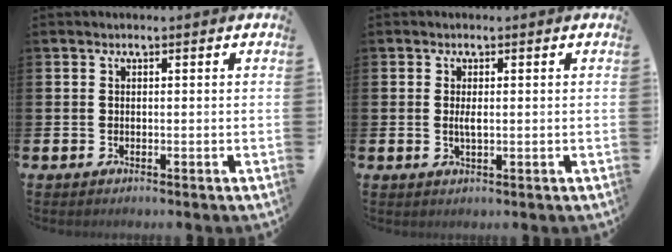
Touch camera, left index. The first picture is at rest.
{"total": 1.6, "force": [0.2, 0.5, 1.5], "torque": [-0.023, -0.002, 0.000]}